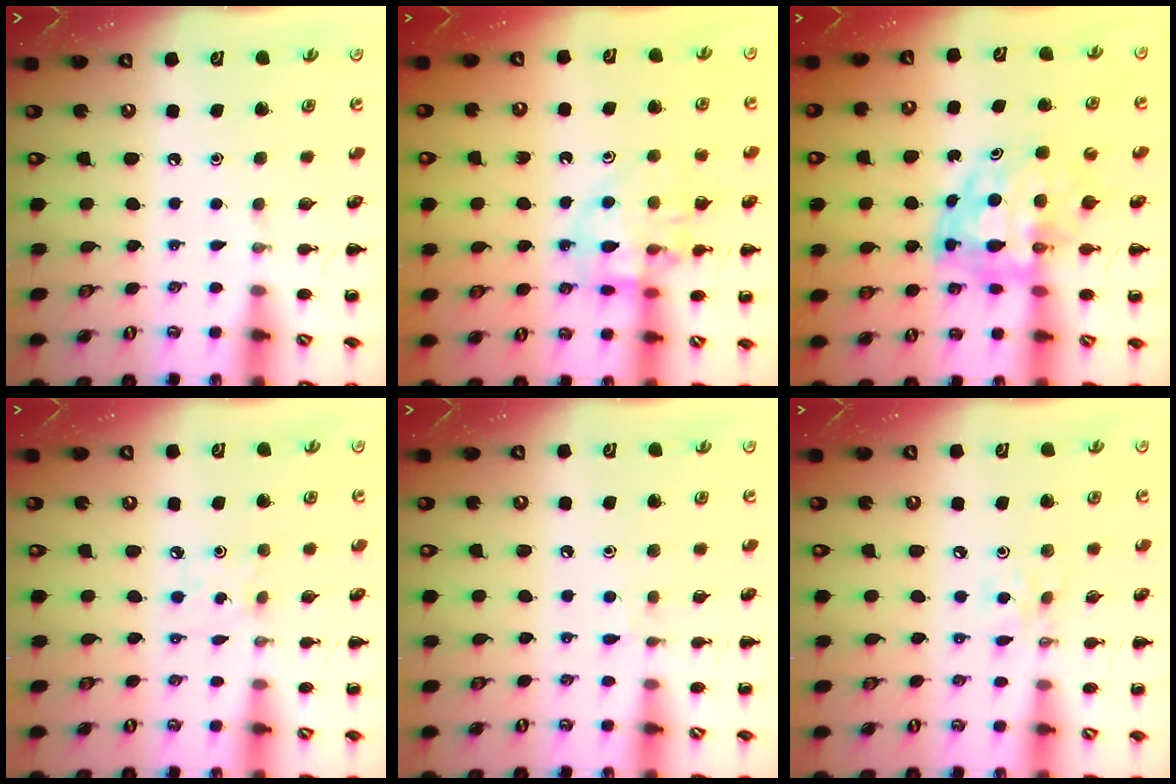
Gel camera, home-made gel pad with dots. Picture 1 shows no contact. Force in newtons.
{"total": 12.8, "press": 12.7, "slide": 1.8}
{"total": 7.0, "press": 6.7, "slide": 2.0}
{"total": 2.1, "press": 2.0, "slide": 0.4}
{"total": 3.9, "press": 3.6, "slide": 1.5}
{"total": 3.5, "press": 3.3, "slide": 1.1}